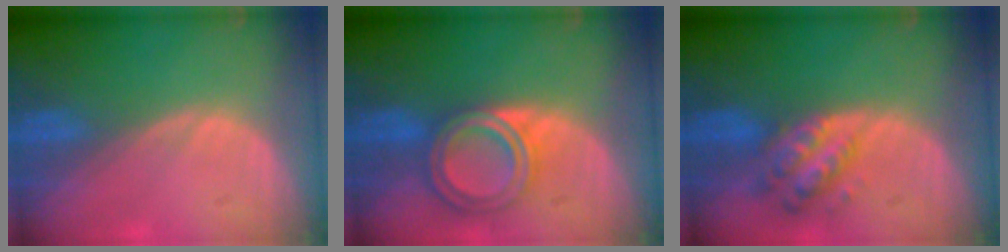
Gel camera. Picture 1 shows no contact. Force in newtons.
{"total": 6.9, "press": 6.1, "slide": 3.1}
{"total": 6.2, "press": 5.6, "slide": 2.6}